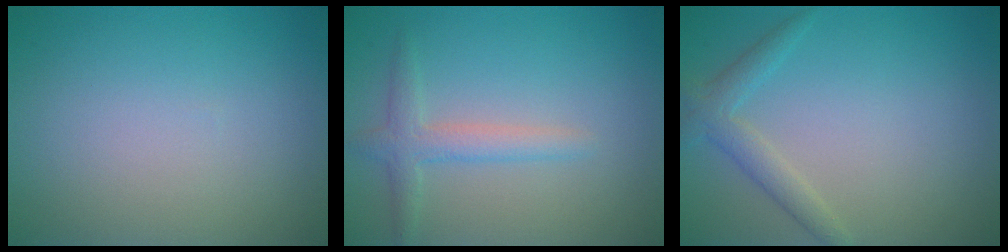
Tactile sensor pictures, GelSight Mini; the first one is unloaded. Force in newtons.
{"total": 2.4, "press": 2.4, "slide": 0.1}
{"total": 2.2, "press": 2.2, "slide": 0.1}